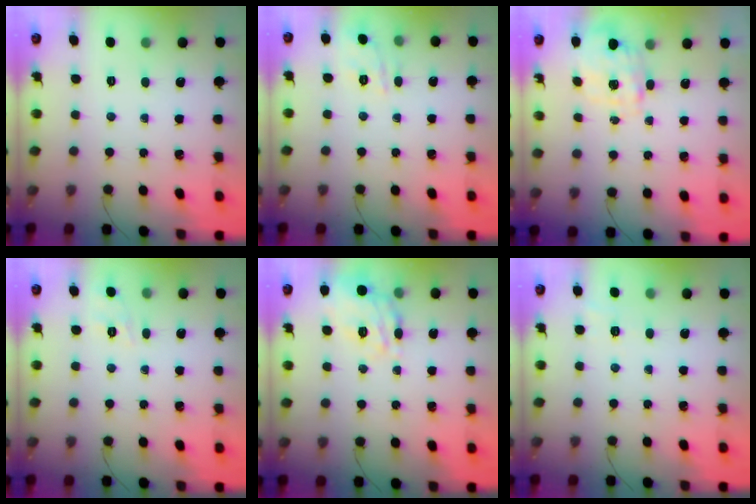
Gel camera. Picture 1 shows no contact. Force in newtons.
{"total": 2.1, "press": 1.6, "slide": 1.5}
{"total": 4.0, "press": 3.9, "slide": 0.8}
{"total": 2.0, "press": 0.8, "slide": 1.9}
{"total": 17.3, "press": 17.2, "slide": 1.9}
{"total": 2.0, "press": 1.3, "slide": 1.6}